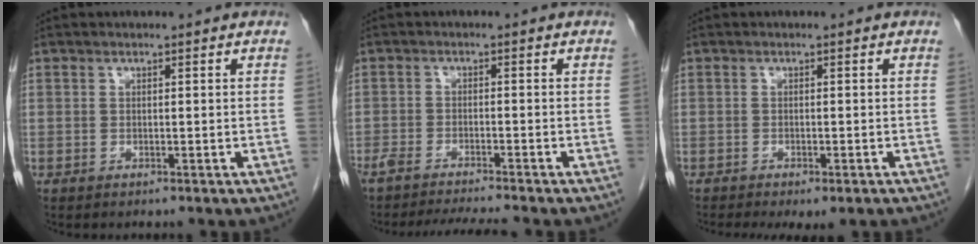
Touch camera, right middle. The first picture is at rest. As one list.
[{"total": 8.0, "force": [-7.4, -0.4, 3.2], "torque": [-0.043, -0.010, -0.117]}, {"total": 5.4, "force": [-4.1, 1.5, 3.2], "torque": [-0.034, -0.009, -0.055]}]